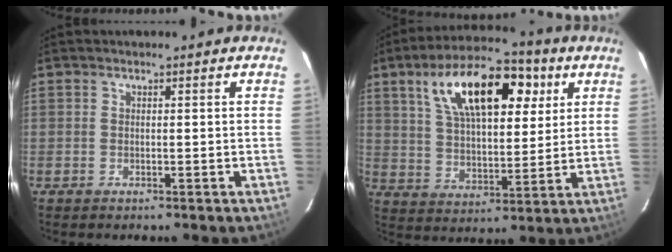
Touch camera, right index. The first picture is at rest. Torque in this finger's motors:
{"motor_torque": [1.25, 0.89, 0.53, 0.21]}